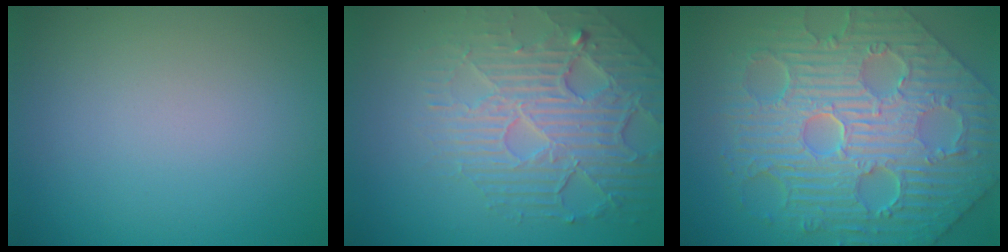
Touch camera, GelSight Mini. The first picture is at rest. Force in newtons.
{"total": 6.6, "press": 4.8, "slide": 4.4}
{"total": 11.7, "press": 8.0, "slide": 8.6}